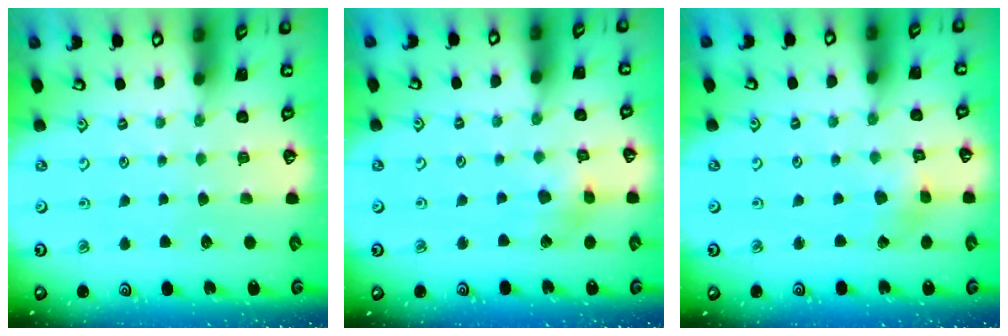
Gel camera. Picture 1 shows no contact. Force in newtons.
{"total": 6.4, "press": 6.4, "slide": 0.7}
{"total": 2.3, "press": 2.3, "slide": 0.3}